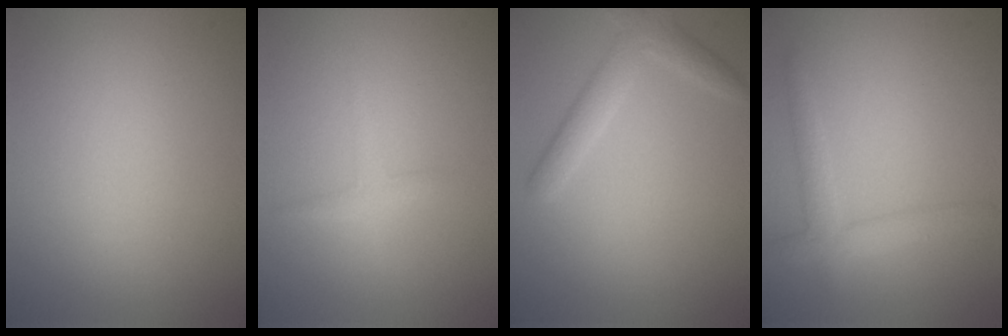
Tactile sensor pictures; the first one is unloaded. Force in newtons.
{"total": 1.2, "press": 1.2, "slide": 0.1}
{"total": 2.7, "press": 2.7, "slide": 0.1}
{"total": 2.8, "press": 2.8, "slide": 0.1}